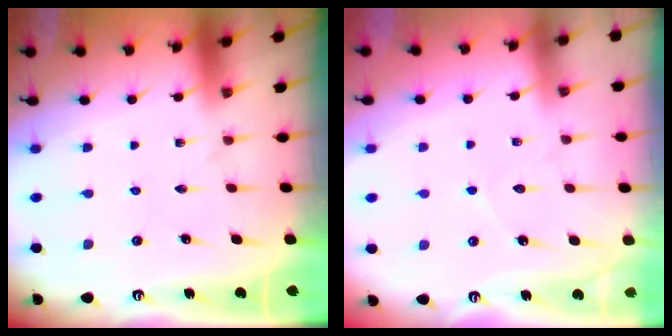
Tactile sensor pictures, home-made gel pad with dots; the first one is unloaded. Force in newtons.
{"total": 4.0, "press": 4.0, "slide": 0.4}